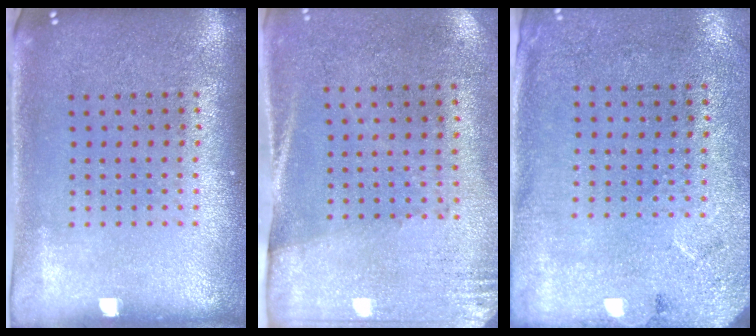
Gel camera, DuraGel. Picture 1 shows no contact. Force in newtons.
{"total": 2.7, "press": 2.4, "slide": 1.4}
{"total": 2.7, "press": 2.2, "slide": 1.6}